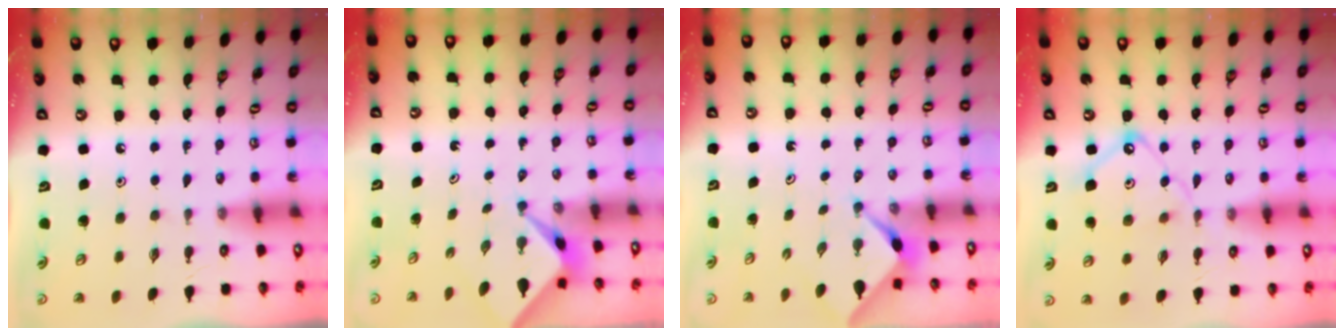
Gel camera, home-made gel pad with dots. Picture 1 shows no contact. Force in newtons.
{"total": 1.6, "press": 1.6, "slide": 0.3}
{"total": 2.4, "press": 2.3, "slide": 0.3}
{"total": 11.4, "press": 11.4, "slide": 1.0}